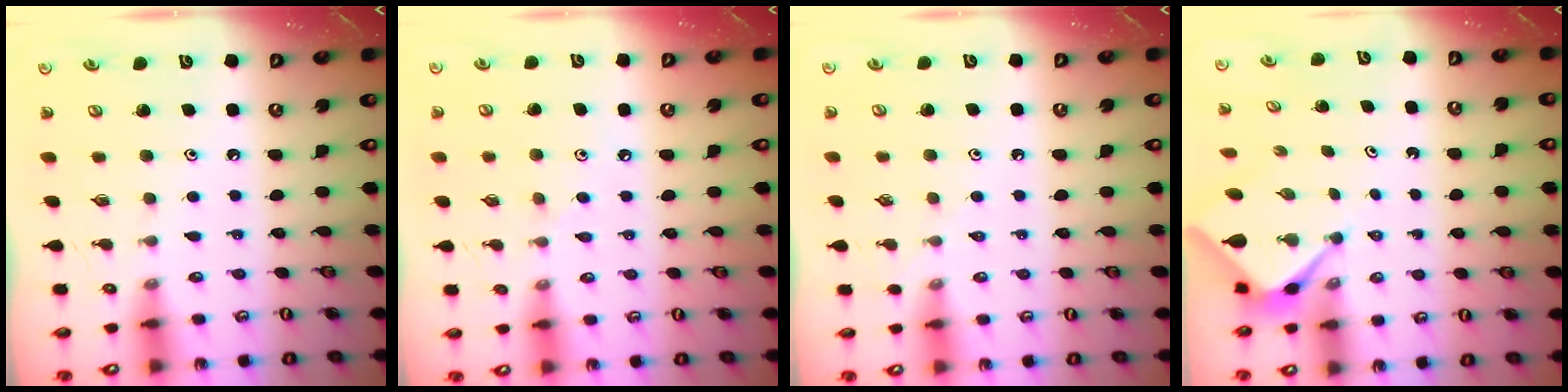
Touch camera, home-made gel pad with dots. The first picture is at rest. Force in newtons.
{"total": 4.6, "press": 4.6, "slide": 0.7}
{"total": 3.5, "press": 3.4, "slide": 0.6}
{"total": 2.5, "press": 2.5, "slide": 0.1}